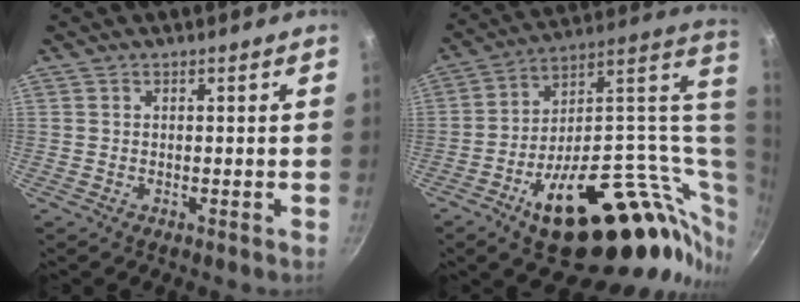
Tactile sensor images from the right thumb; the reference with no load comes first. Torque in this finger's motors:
{"motor_torque": [3.61, 1.40, 1.63, -1.14, 0.41]}